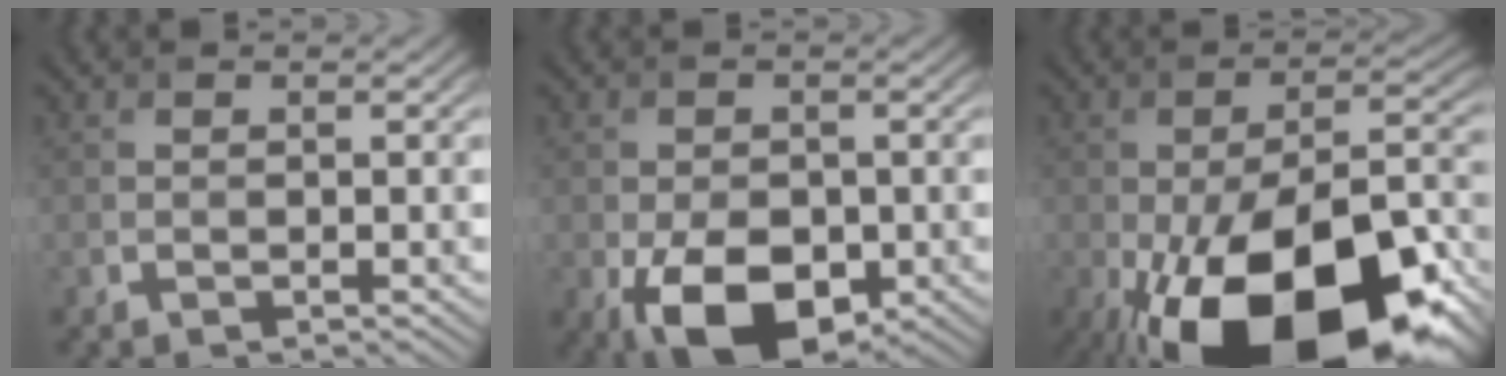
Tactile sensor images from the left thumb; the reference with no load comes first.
{"total": 9.2, "force": [-3.8, 5.6, 6.3], "torque": [-0.127, -0.031, -0.055]}
{"total": 21.3, "force": [-10.2, 10.1, 15.7], "torque": [-0.268, -0.054, -0.142]}